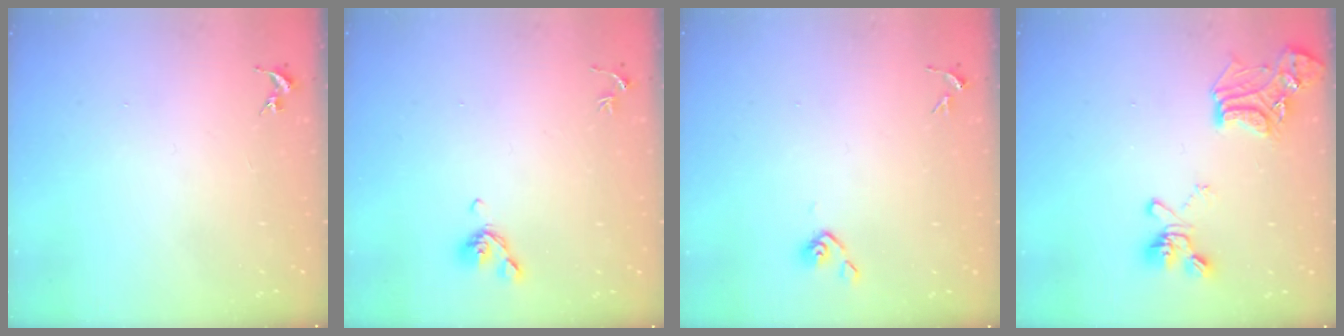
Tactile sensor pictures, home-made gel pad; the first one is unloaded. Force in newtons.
{"total": 6.9, "press": 6.8, "slide": 1.5}
{"total": 3.9, "press": 3.8, "slide": 0.8}
{"total": 17.1, "press": 17.0, "slide": 1.6}